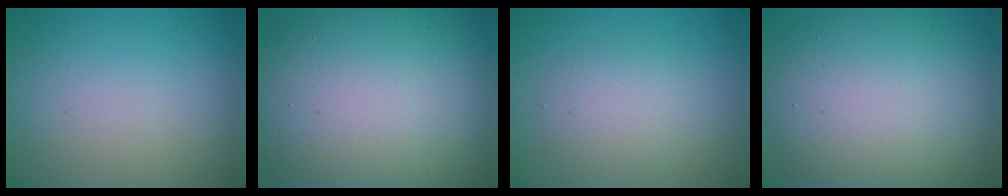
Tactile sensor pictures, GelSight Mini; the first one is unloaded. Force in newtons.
{"total": 15.4, "press": 15.4, "slide": 0.9}
{"total": 2.9, "press": 2.9, "slide": 0.1}
{"total": 11.6, "press": 11.5, "slide": 1.0}